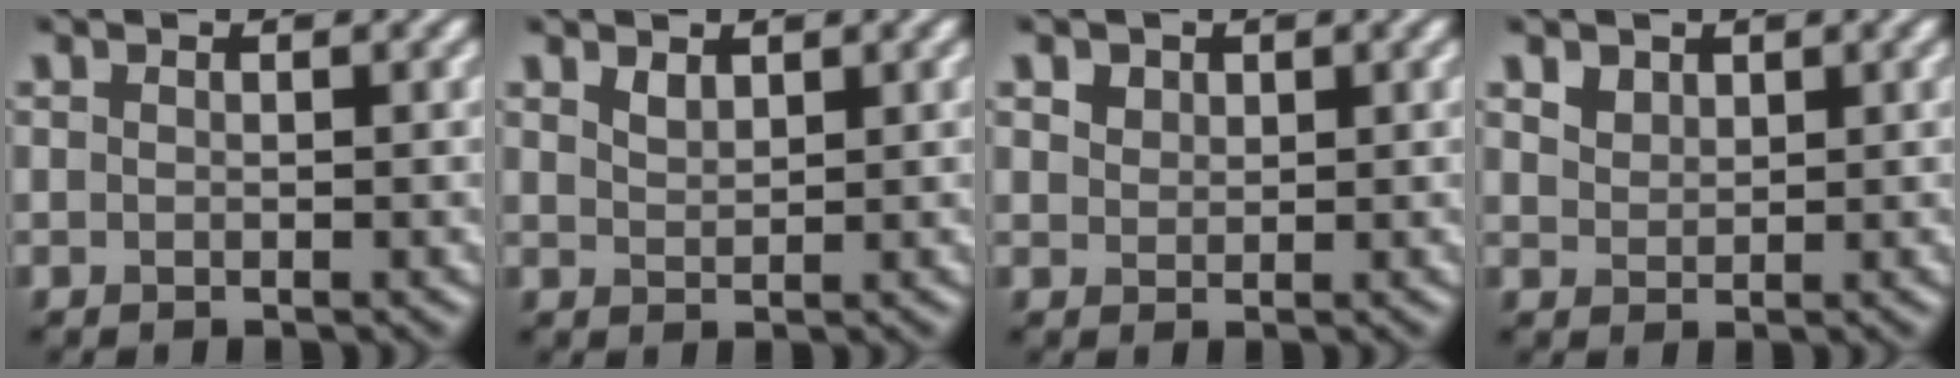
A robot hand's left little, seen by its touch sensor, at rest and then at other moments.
{"total": 1.3, "force": [1.0, 0.5, 0.5], "torque": [-0.014, -0.001, 0.024]}
{"total": 2.6, "force": [1.7, 1.6, 1.0], "torque": [-0.028, 0.008, 0.026]}
{"total": 1.8, "force": [1.3, 1.1, 0.6], "torque": [-0.017, -0.003, 0.030]}